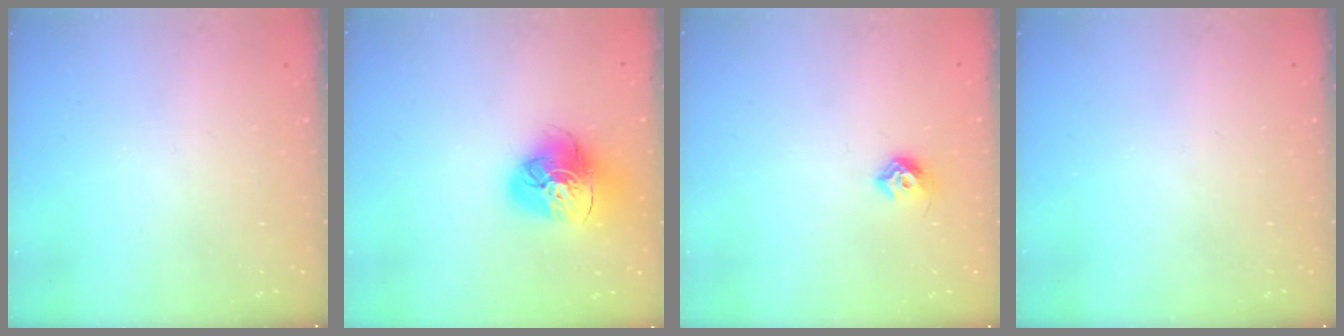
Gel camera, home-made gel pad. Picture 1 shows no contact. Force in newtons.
{"total": 14.9, "press": 14.8, "slide": 1.7}
{"total": 6.4, "press": 6.3, "slide": 0.9}
{"total": 0.0}